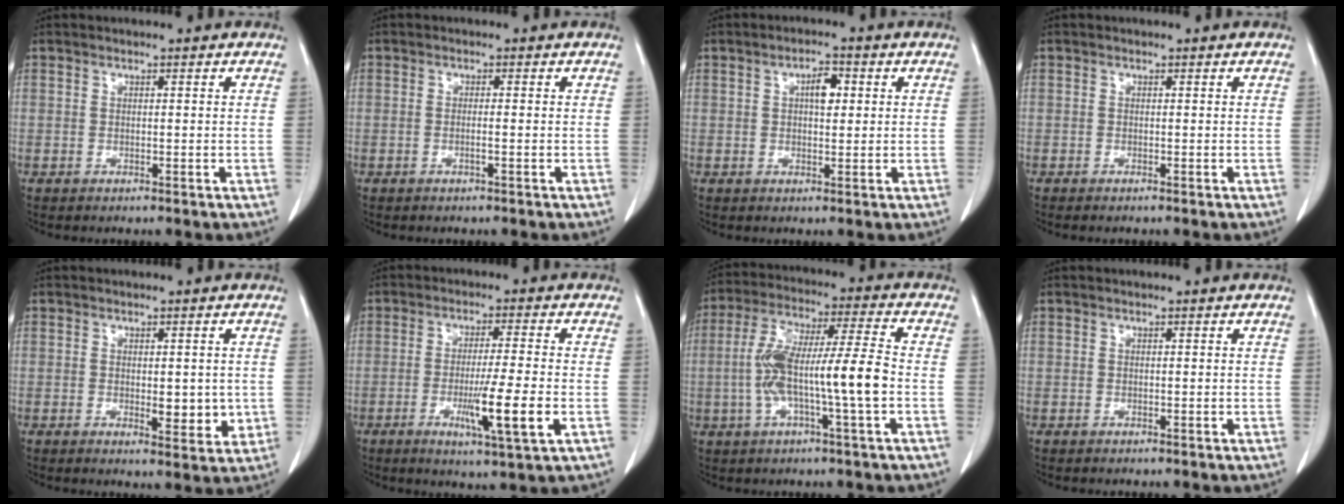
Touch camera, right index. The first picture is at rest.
{"total": 0.9, "force": [-0.4, -0.1, 0.8], "torque": [-0.016, 0.000, -0.007]}
{"total": 3.4, "force": [0.8, 1.4, 3.0], "torque": [-0.049, 0.005, 0.012]}
{"total": 0.7, "force": [-0.6, 0.0, 0.3], "torque": [-0.008, -0.002, -0.009]}
{"total": 4.4, "force": [-0.3, 2.1, 3.8], "torque": [-0.045, -0.008, 0.001]}
{"total": 9.2, "force": [-2.7, -0.4, 8.8], "torque": [-0.147, -0.024, -0.047]}
{"total": 12.6, "force": [-2.2, 0.5, 12.4], "torque": [-0.243, 0.018, -0.044]}
{"total": 0.0}